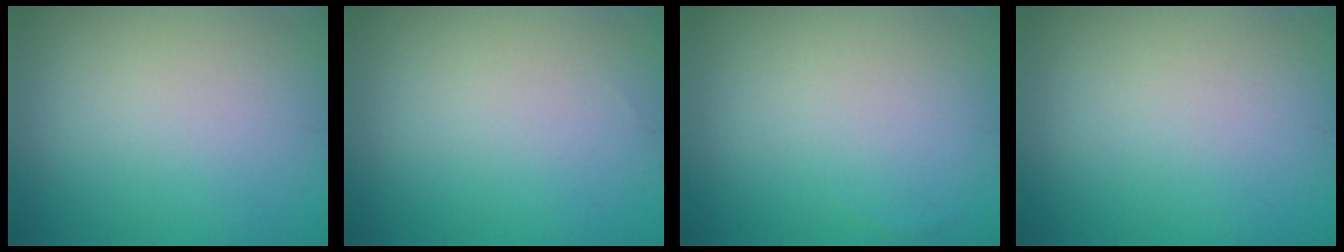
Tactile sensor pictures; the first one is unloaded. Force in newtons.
{"total": 0.0}
{"total": 0.0}
{"total": 0.0}